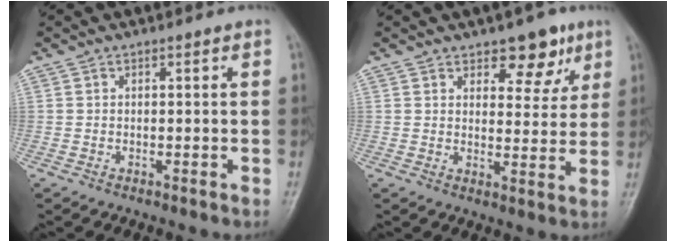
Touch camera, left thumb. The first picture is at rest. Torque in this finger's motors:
{"motor_torque": [0.66, 0.55, -0.04, -0.15, 0.00]}